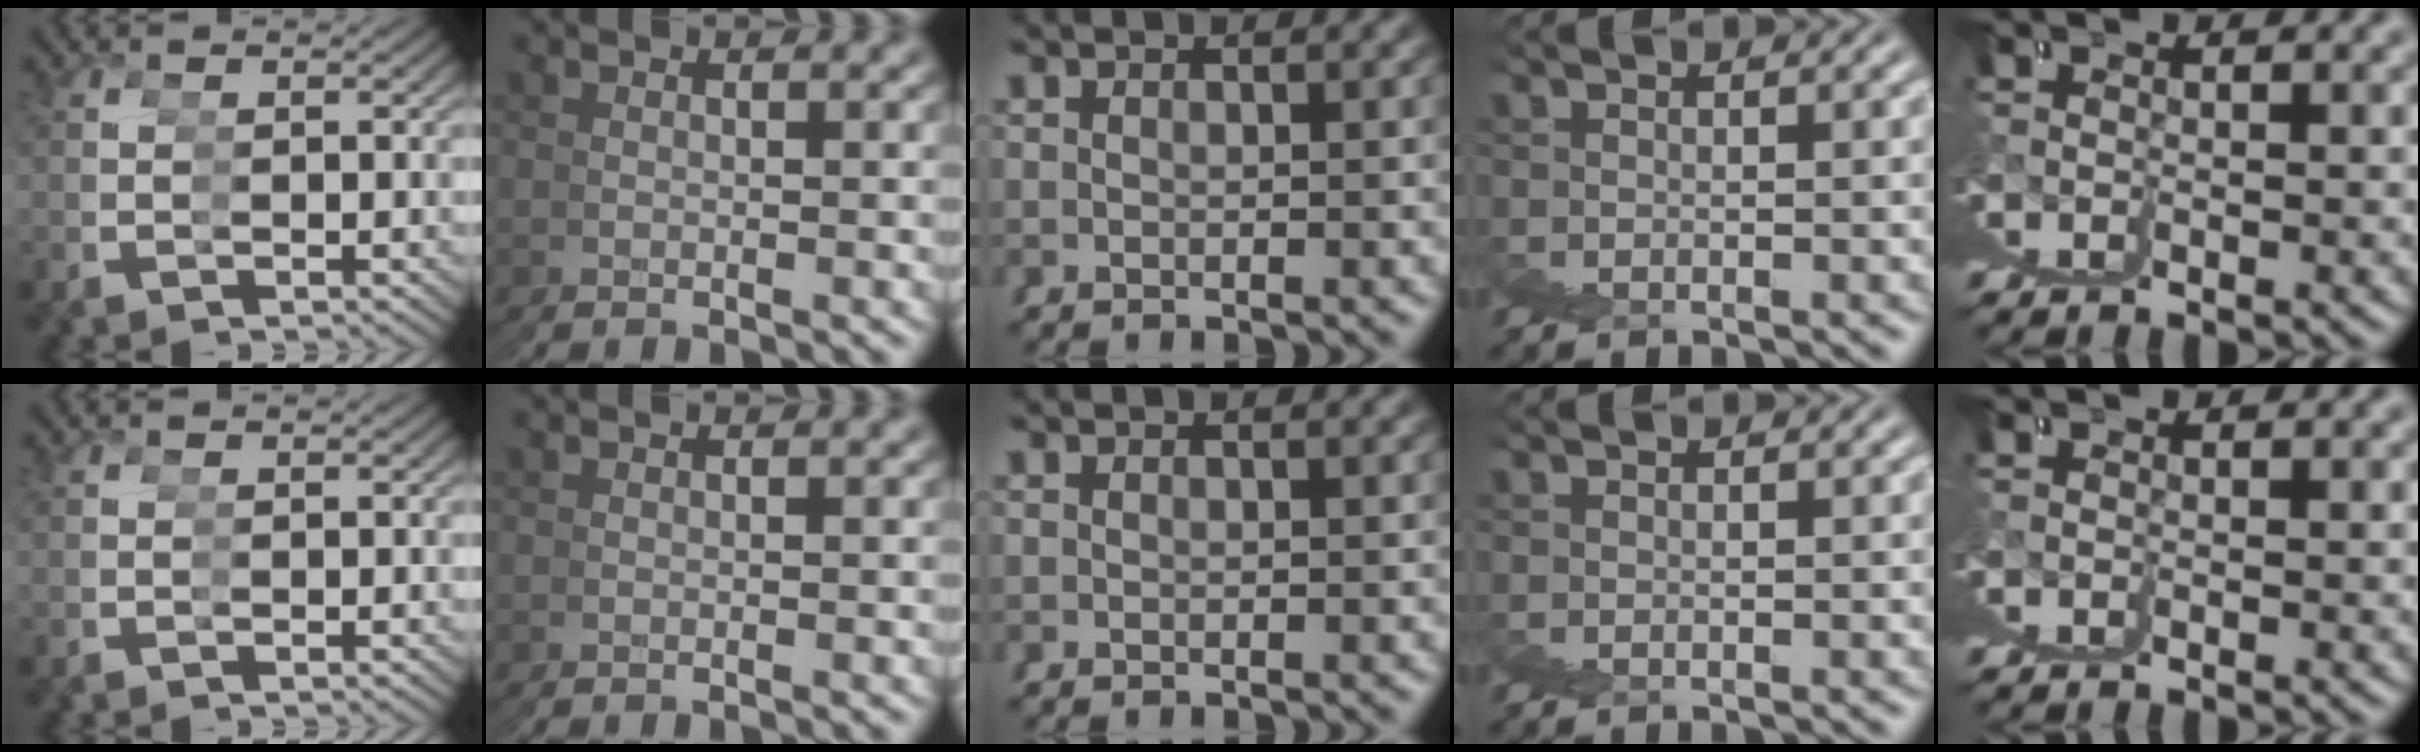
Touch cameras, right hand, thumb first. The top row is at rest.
{}